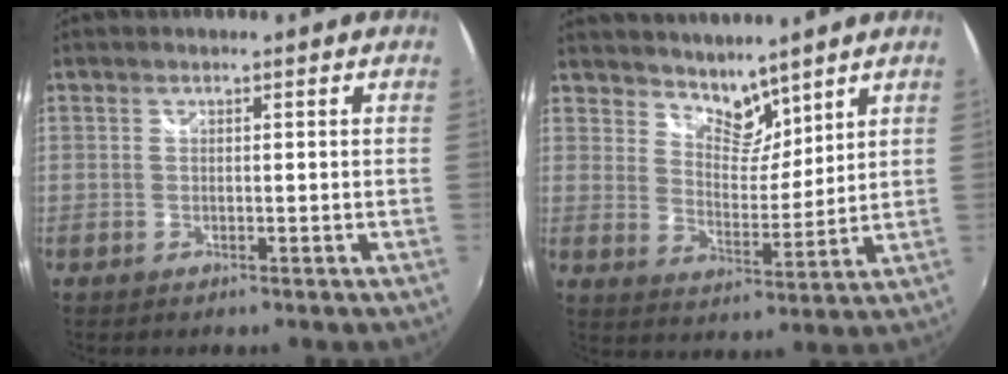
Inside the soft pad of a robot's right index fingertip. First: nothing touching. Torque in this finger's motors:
{"motor_torque": [-0.10, 0.50, -0.06, -0.01]}